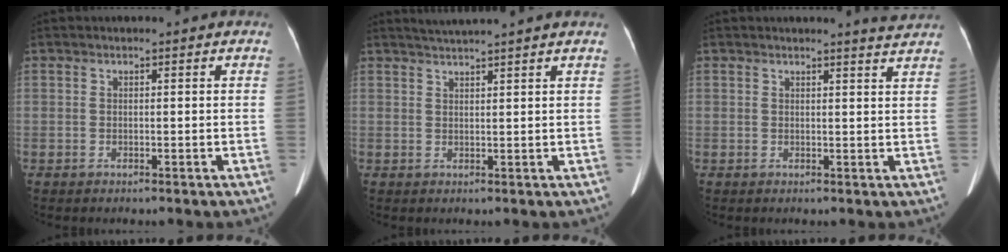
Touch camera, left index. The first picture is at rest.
{"total": 4.1, "force": [3.6, -1.3, 1.5], "torque": [-0.022, 0.018, 0.059]}
{"total": 2.7, "force": [2.6, -0.7, 0.4], "torque": [-0.012, -0.015, 0.021]}